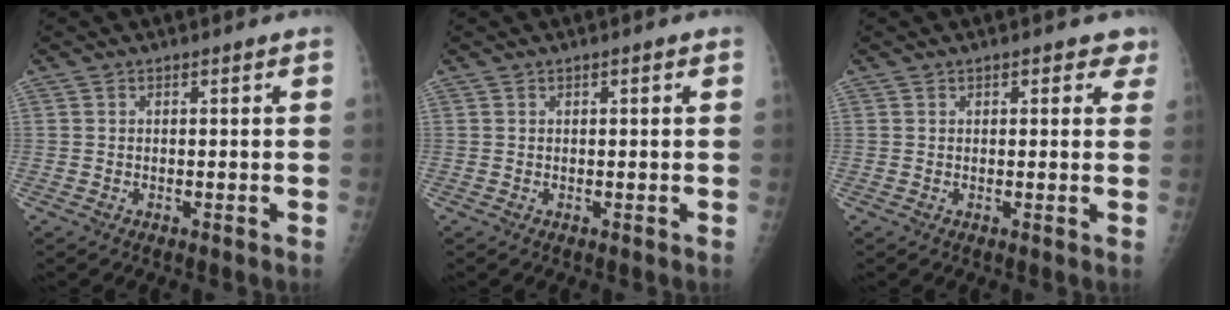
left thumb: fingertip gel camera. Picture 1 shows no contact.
{"total": 0.6, "force": [0.2, 0.2, 0.6], "torque": [-0.010, 0.001, 0.003]}
{"total": 3.0, "force": [1.8, 1.7, 1.6], "torque": [0.010, -0.003, 0.016]}